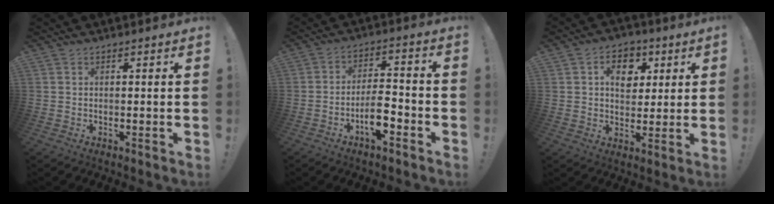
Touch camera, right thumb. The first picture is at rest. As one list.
[{"total": 8.4, "force": [-4.1, 2.9, 6.7], "torque": [-0.117, 0.017, -0.071]}, {"total": 9.3, "force": [3.2, 6.9, 5.4], "torque": [-0.063, -0.008, 0.056]}]